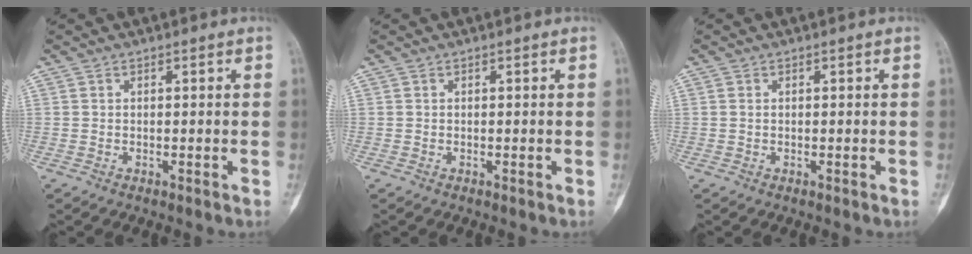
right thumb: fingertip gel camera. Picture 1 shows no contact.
{"total": 0.0}
{"total": 0.0}